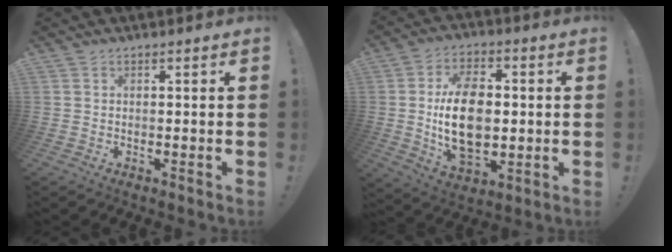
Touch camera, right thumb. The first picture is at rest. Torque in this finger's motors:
{"motor_torque": [1.40, 2.52, 1.79, -0.28, 0.15]}